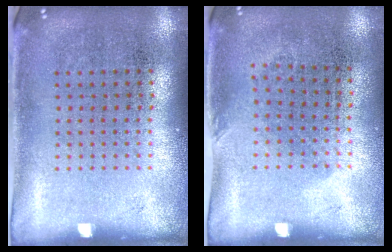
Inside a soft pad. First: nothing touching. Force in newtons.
{"total": 0.9, "press": 0.6, "slide": 0.6}